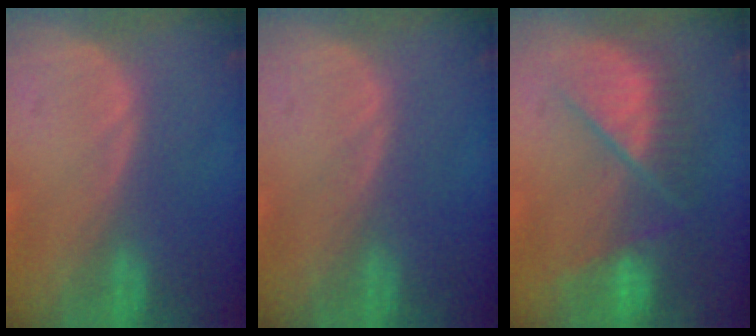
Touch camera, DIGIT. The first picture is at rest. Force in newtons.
{"total": 0.0}
{"total": 9.7, "press": 8.3, "slide": 5.1}